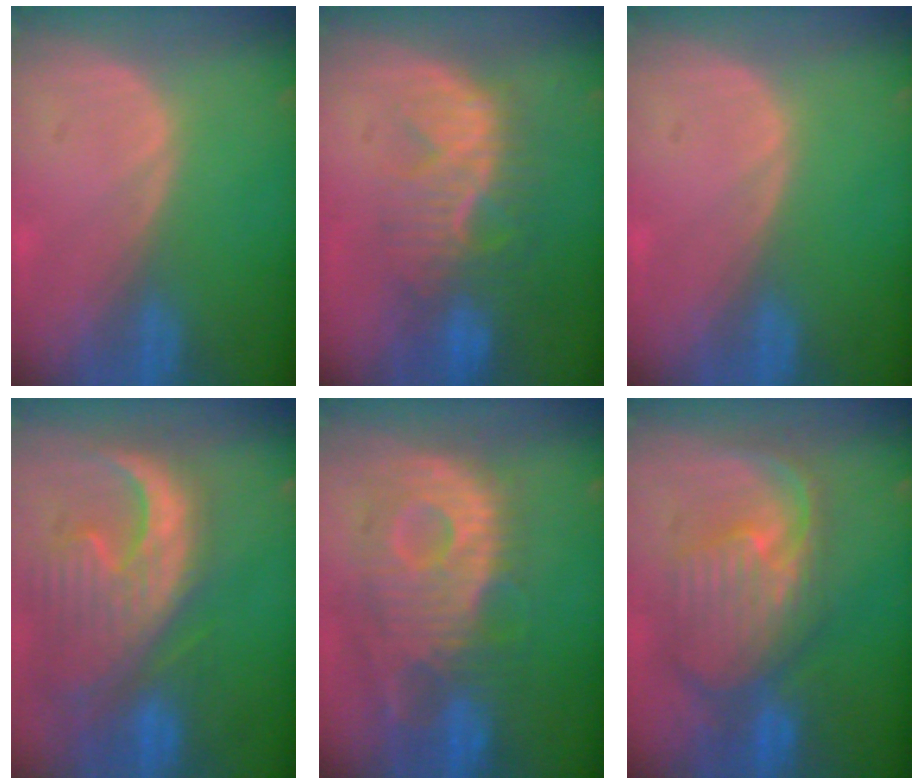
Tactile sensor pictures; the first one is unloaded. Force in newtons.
{"total": 9.7, "press": 8.6, "slide": 4.4}
{"total": 0.0}
{"total": 13.5, "press": 11.5, "slide": 7.0}
{"total": 11.8, "press": 10.6, "slide": 5.2}
{"total": 10.5, "press": 9.4, "slide": 4.7}